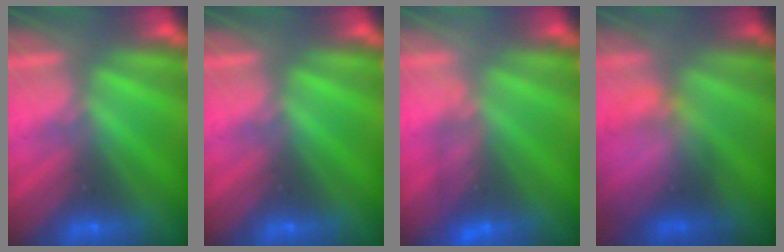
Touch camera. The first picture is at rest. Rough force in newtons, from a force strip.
{"total": 0.0}
{"total": 4.7}
{"total": 4.4}